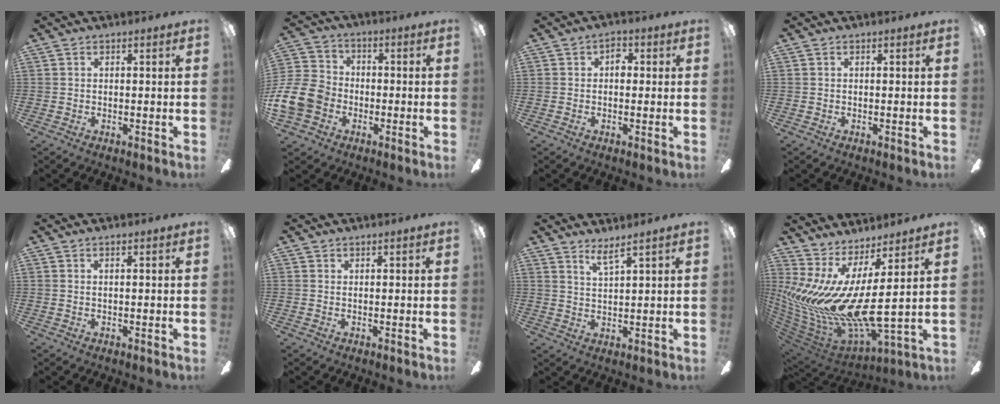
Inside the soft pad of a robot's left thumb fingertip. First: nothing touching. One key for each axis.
{"total": 12.9, "fx": -3.7, "fy": 10.4, "fz": 6.6, "tx": -0.165, "ty": 0.038, "tz": -0.068}
{"total": 3.0, "fx": 0.6, "fy": 1.8, "fz": 2.3, "tx": -0.025, "ty": 0.002, "tz": 0.003}
{"total": 0.0}
{"total": 0.9, "fx": 0.1, "fy": 0.0, "fz": 0.9, "tx": -0.017, "ty": 0.001, "tz": 0.002}
{"total": 0.0}
{"total": 3.9, "fx": 3.3, "fy": -0.2, "fz": 2.0, "tx": -0.040, "ty": -0.018, "tz": 0.057}
{"total": 16.4, "fx": -0.1, "fy": 5.1, "fz": 15.6, "tx": -0.353, "ty": -0.060, "tz": -0.001}